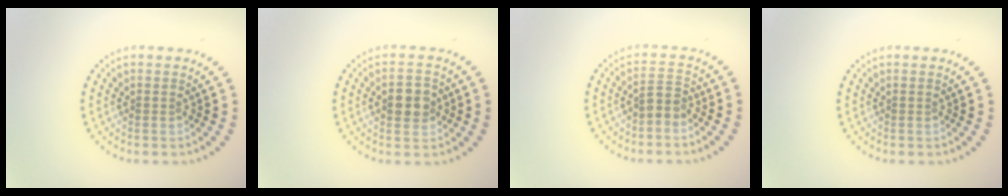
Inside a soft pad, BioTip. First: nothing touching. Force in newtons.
{"total": 3.3, "press": 3.3, "slide": 0.1}
{"total": 1.8, "press": 1.6, "slide": 1.0}
{"total": 0.0}